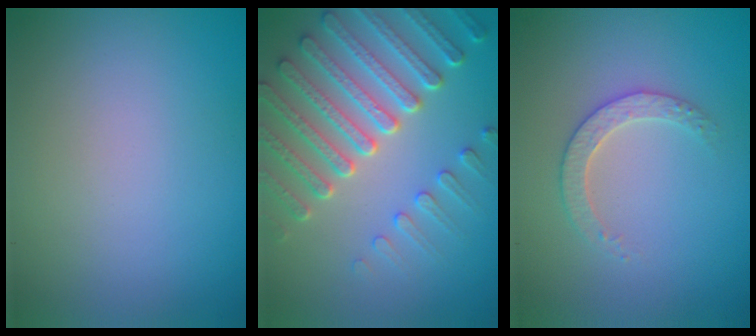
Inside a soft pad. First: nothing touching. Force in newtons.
{"total": 7.5, "press": 5.5, "slide": 5.0}
{"total": 2.5, "press": 2.4, "slide": 0.7}